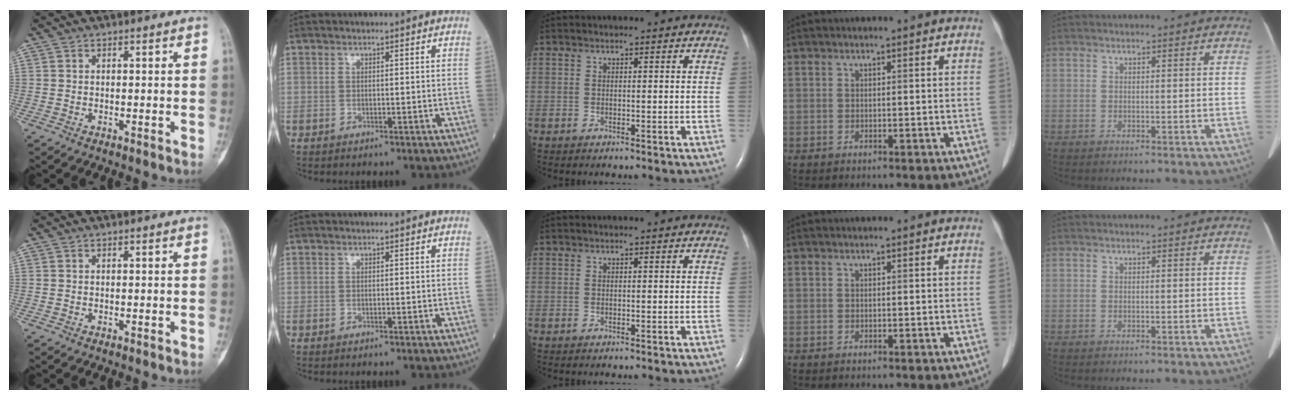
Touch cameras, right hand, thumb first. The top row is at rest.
{}